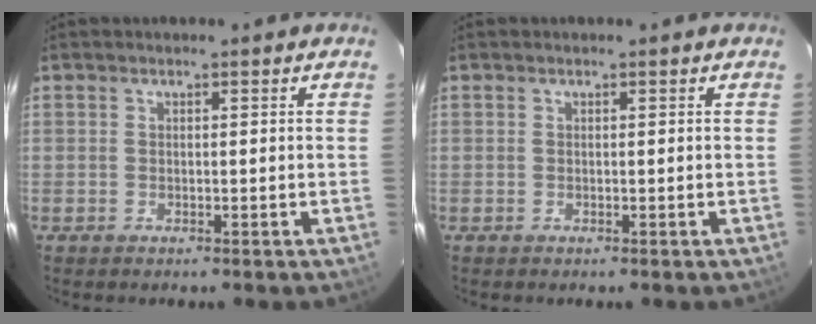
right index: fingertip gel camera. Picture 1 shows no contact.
{"total": 0.0}